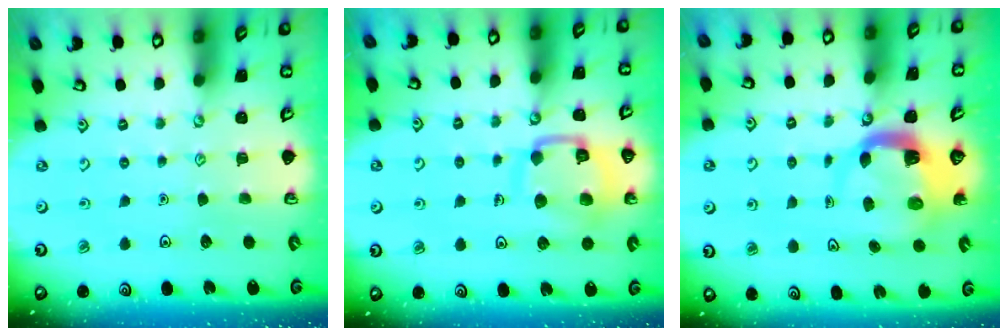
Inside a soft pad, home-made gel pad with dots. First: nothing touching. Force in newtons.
{"total": 13.0, "press": 12.9, "slide": 1.3}
{"total": 5.6, "press": 5.5, "slide": 0.9}